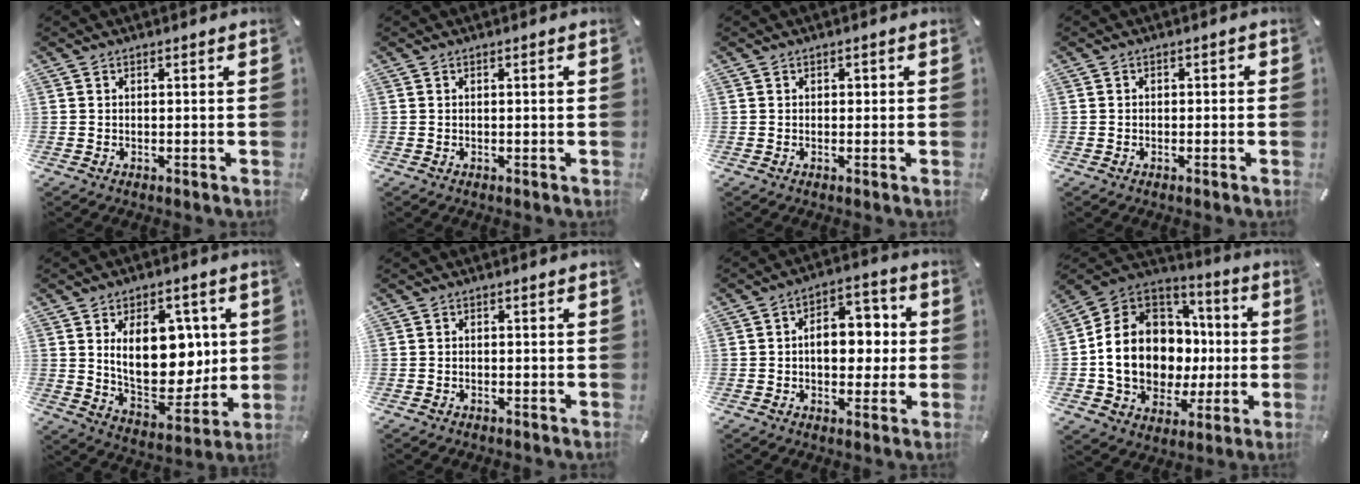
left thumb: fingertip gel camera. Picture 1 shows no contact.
{"total": 0.7, "force": [0.0, 0.1, 0.7], "torque": [-0.012, -0.001, 0.000]}
{"total": 0.8, "force": [0.0, 0.7, 0.2], "torque": [-0.005, 0.005, -0.002]}
{"total": 1.1, "force": [-0.7, 0.7, 0.4], "torque": [-0.008, 0.004, -0.016]}
{"total": 16.8, "force": [3.7, 10.9, 12.3], "torque": [-0.192, -0.016, 0.067]}
{"total": 0.8, "force": [-0.6, 0.5, 0.3], "torque": [-0.005, 0.002, -0.013]}
{"total": 10.6, "force": [0.1, 7.2, 7.7], "torque": [-0.091, 0.004, -0.003]}
{"total": 17.4, "force": [-0.9, 14.6, 9.5], "torque": [-0.204, -0.009, -0.007]}